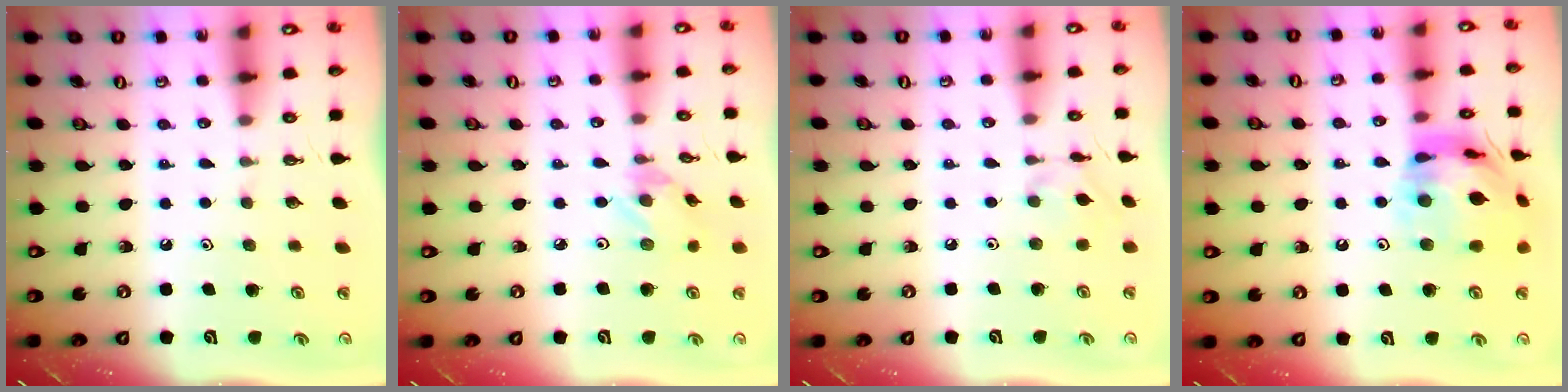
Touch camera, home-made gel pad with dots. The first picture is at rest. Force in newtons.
{"total": 1.5, "press": 1.5, "slide": 0.0}
{"total": 2.1, "press": 2.1, "slide": 0.3}
{"total": 17.4, "press": 17.3, "slide": 1.7}